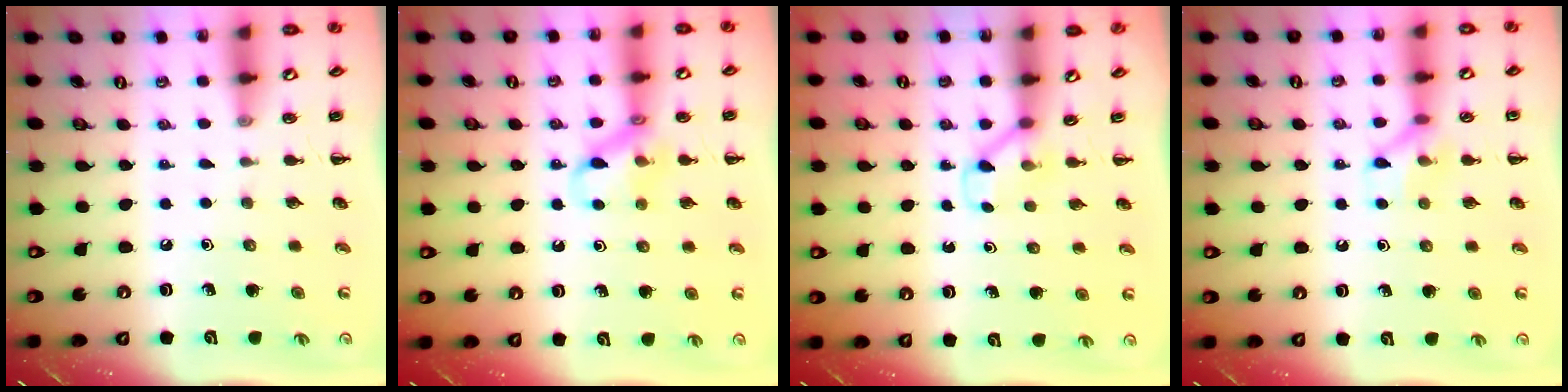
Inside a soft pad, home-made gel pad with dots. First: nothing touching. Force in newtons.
{"total": 11.0, "press": 10.9, "slide": 1.3}
{"total": 2.8, "press": 2.6, "slide": 0.9}
{"total": 8.1, "press": 8.1, "slide": 0.7}